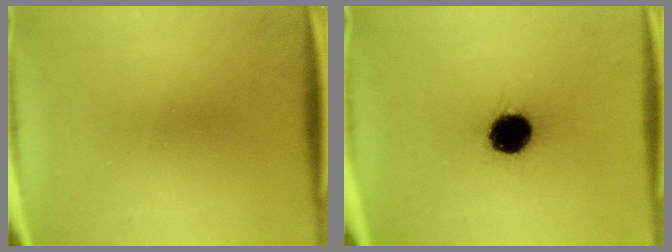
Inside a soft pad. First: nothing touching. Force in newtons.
{"total": 13.5}